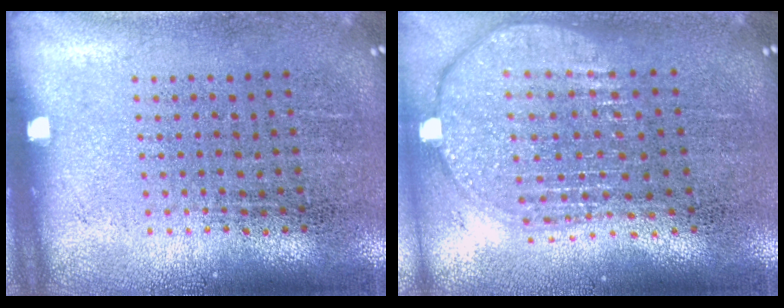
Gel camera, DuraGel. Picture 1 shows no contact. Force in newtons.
{"total": 2.0, "press": 1.6, "slide": 1.1}